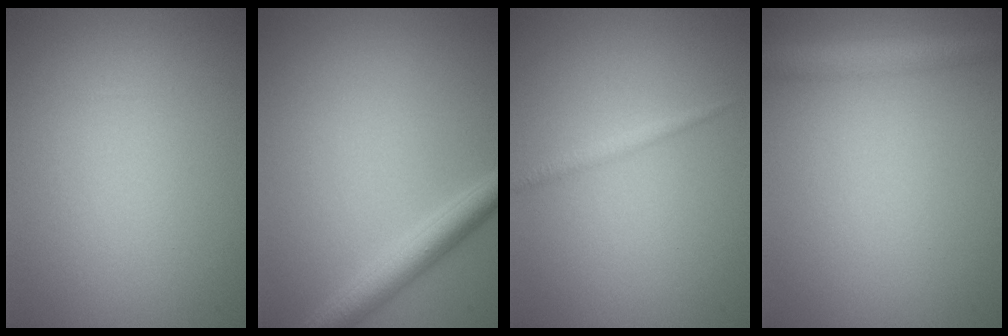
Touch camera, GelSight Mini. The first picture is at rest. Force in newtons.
{"total": 3.2, "press": 3.2, "slide": 0.1}
{"total": 0.9, "press": 0.9, "slide": 0.1}
{"total": 3.0, "press": 3.0, "slide": 0.2}